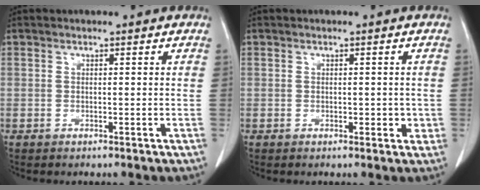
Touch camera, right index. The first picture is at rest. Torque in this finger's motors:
{"motor_torque": [-0.12, 0.18, -0.05, 0.01]}